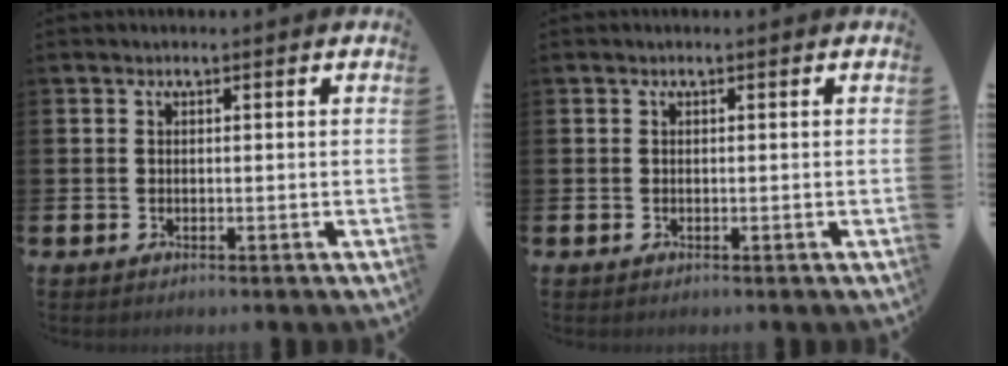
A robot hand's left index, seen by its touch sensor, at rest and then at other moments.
{"total": 0.0}